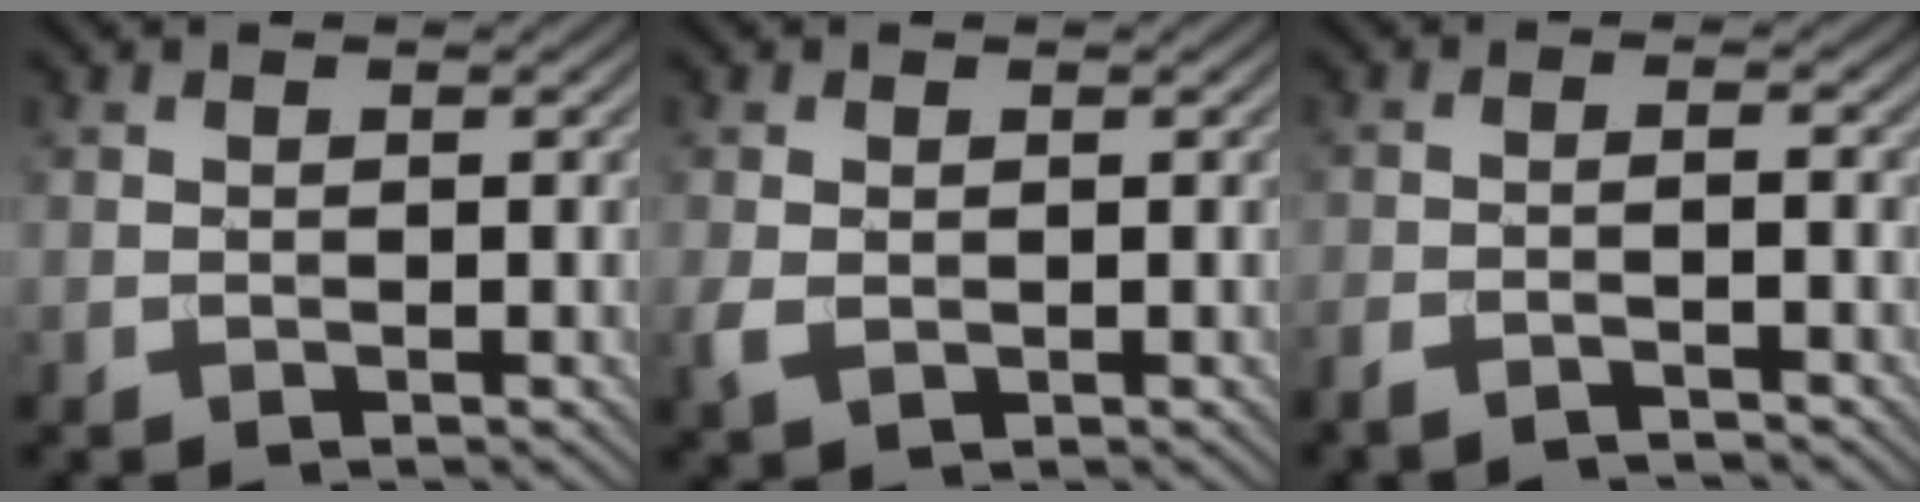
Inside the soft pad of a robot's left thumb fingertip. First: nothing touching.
{"total": 2.0, "force": [-0.2, 1.3, 1.5], "torque": [-0.041, -0.003, -0.002]}
{"total": 2.9, "force": [-2.2, 0.2, 2.0], "torque": [-0.026, 0.002, -0.053]}